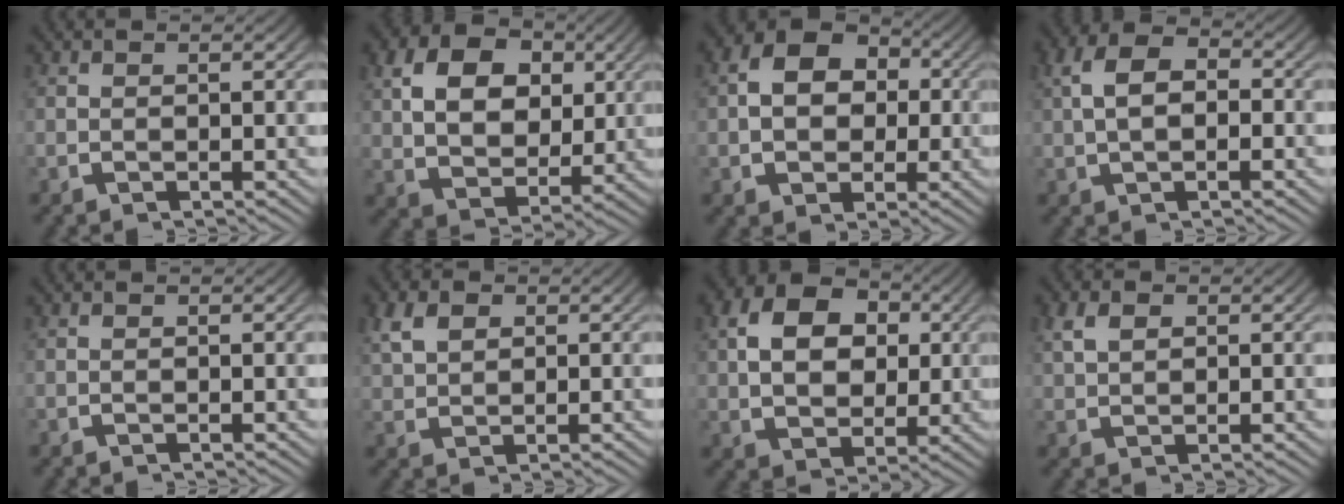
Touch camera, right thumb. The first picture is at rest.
{"total": 10.4, "force": [2.1, 7.7, 6.6], "torque": [-0.129, -0.022, 0.041]}
{"total": 9.6, "force": [1.6, 7.0, 6.3], "torque": [-0.122, 0.002, 0.027]}
{"total": 5.9, "force": [0.9, 3.9, 4.3], "torque": [-0.070, 0.006, 0.012]}
{"total": 0.0}
{"total": 3.7, "force": [1.8, 2.4, 2.1], "torque": [-0.045, -0.003, 0.042]}
{"total": 11.6, "force": [2.8, 8.6, 7.3], "torque": [-0.143, -0.011, 0.052]}
{"total": 2.9, "force": [1.4, 1.8, 1.7], "torque": [-0.033, 0.001, 0.032]}